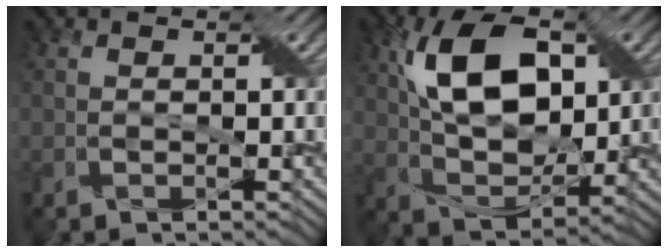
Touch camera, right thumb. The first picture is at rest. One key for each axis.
{"total": 12.2, "fx": 3.6, "fy": 6.9, "fz": 9.4, "tx": -0.183, "ty": 0.011, "tz": 0.064}